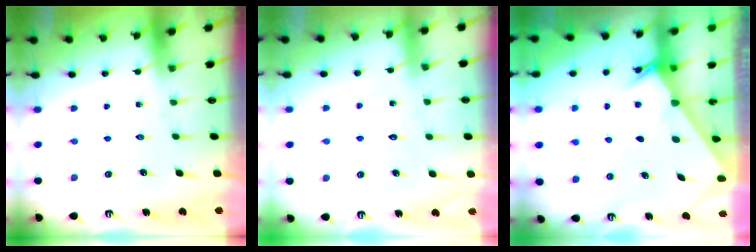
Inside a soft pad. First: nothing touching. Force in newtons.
{"total": 5.5, "press": 5.5, "slide": 0.4}
{"total": 2.2, "press": 2.1, "slide": 0.3}